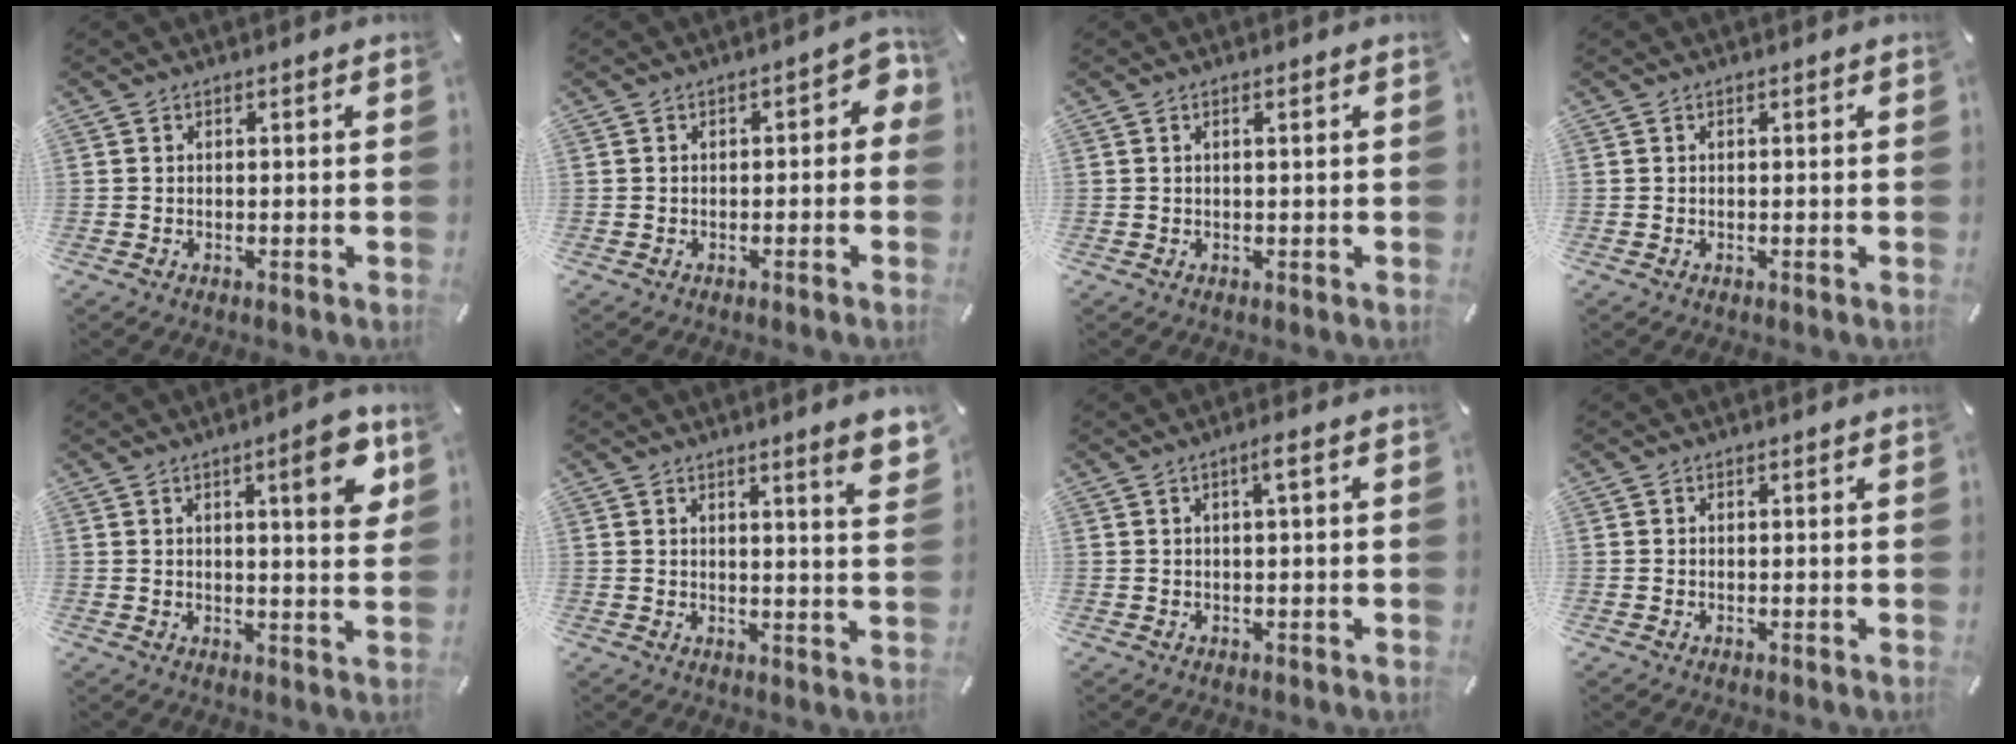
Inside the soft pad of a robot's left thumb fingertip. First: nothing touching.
{"total": 4.3, "force": [-0.8, 2.4, 3.5], "torque": [-0.048, 0.010, -0.018]}
{"total": 1.3, "force": [0.2, 0.1, 1.2], "torque": [-0.023, -0.002, 0.003]}
{"total": 0.0}
{"total": 10.2, "force": [4.1, 2.2, 9.0], "torque": [-0.111, -0.020, 0.054]}
{"total": 6.1, "force": [3.7, 0.3, 4.9], "torque": [-0.076, -0.024, 0.057]}
{"total": 2.9, "force": [0.6, 0.3, 2.8], "torque": [-0.054, 0.003, 0.008]}
{"total": 0.0}